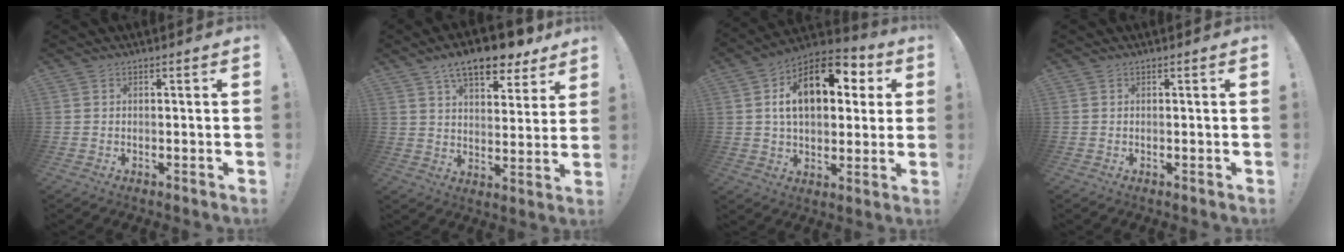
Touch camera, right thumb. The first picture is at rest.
{"total": 13.5, "force": [9.5, 5.1, 8.0], "torque": [-0.120, -0.059, 0.164]}
{"total": 18.1, "force": [5.4, 10.9, 13.5], "torque": [-0.208, -0.012, 0.088]}
{"total": 0.0}